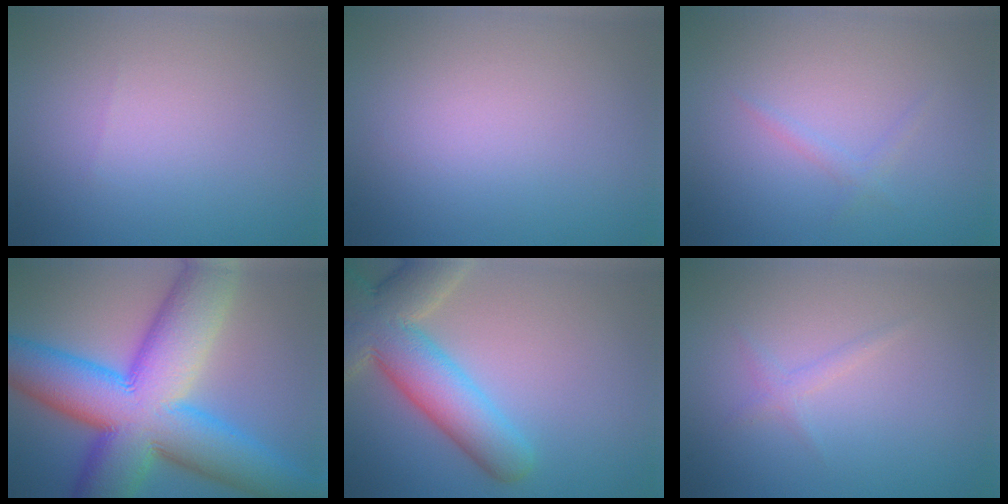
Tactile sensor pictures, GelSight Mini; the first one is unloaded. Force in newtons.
{"total": 0.0}
{"total": 0.8, "press": 0.8, "slide": 0.0}
{"total": 16.3, "press": 16.3, "slide": 0.1}
{"total": 8.8, "press": 8.8, "slide": 0.8}
{"total": 0.9, "press": 0.9, "slide": 0.1}